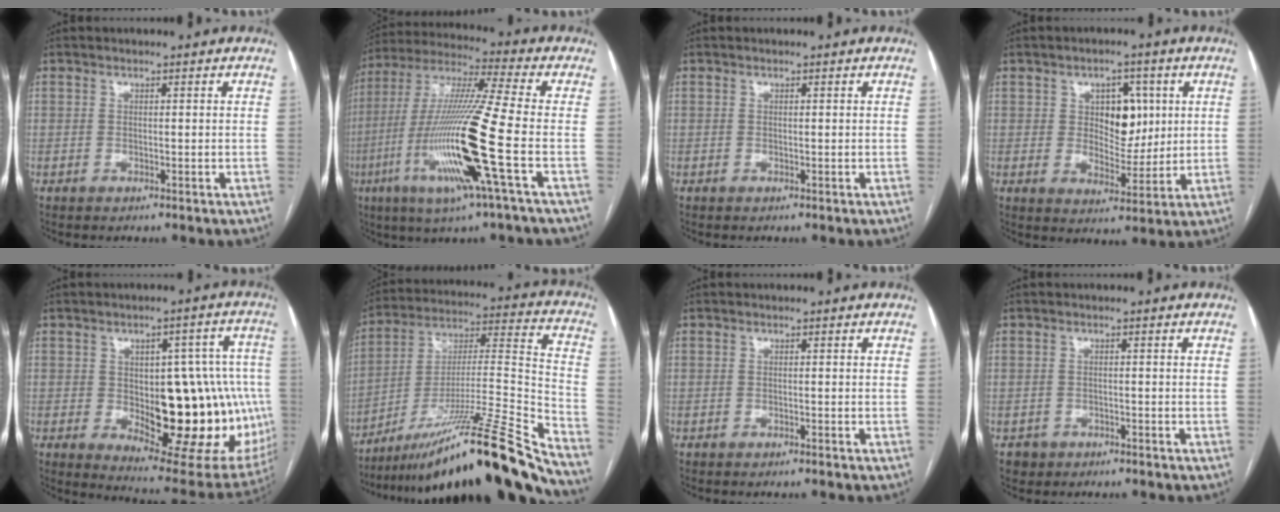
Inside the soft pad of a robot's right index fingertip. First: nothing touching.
{"total": 18.8, "force": [-5.5, -0.7, 18.0], "torque": [-0.374, -0.021, -0.114]}
{"total": 0.0}
{"total": 7.3, "force": [2.0, 4.3, 5.5], "torque": [-0.075, 0.010, 0.038]}
{"total": 23.1, "force": [-2.4, 9.3, 21.0], "torque": [-0.202, 0.025, -0.002]}
{"total": 28.1, "force": [-22.1, -1.1, 17.3], "torque": [-0.217, -0.012, -0.364]}
{"total": 1.0, "force": [-0.9, -0.5, 0.2], "torque": [-0.006, 0.002, -0.015]}
{"total": 1.7, "force": [-1.3, 1.1, -0.1], "torque": [-0.004, 0.006, -0.019]}